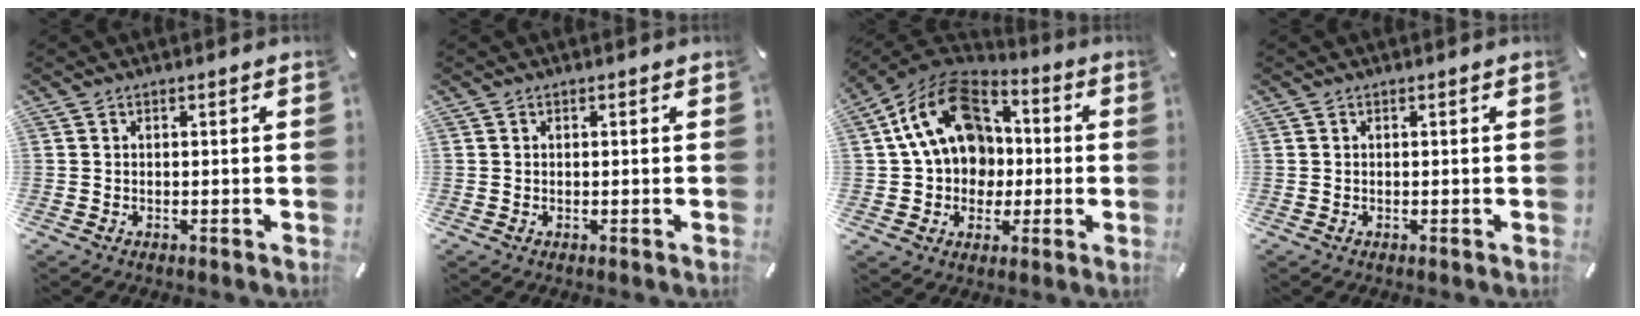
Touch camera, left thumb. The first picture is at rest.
{"total": 0.0}
{"total": 18.8, "force": [2.6, 15.3, 10.5], "torque": [-0.198, 0.000, 0.050]}
{"total": 0.0}